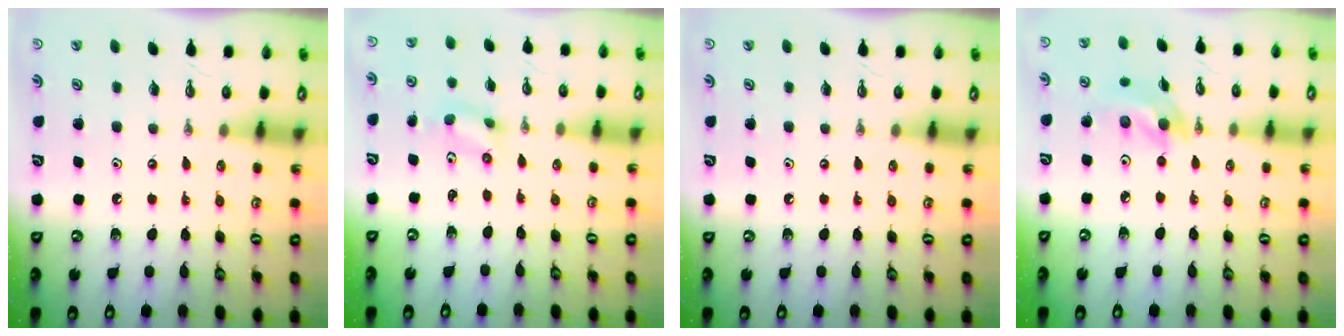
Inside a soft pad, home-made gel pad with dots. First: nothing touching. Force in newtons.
{"total": 2.1, "press": 1.9, "slide": 0.9}
{"total": 0.0}
{"total": 10.4, "press": 10.2, "slide": 2.2}